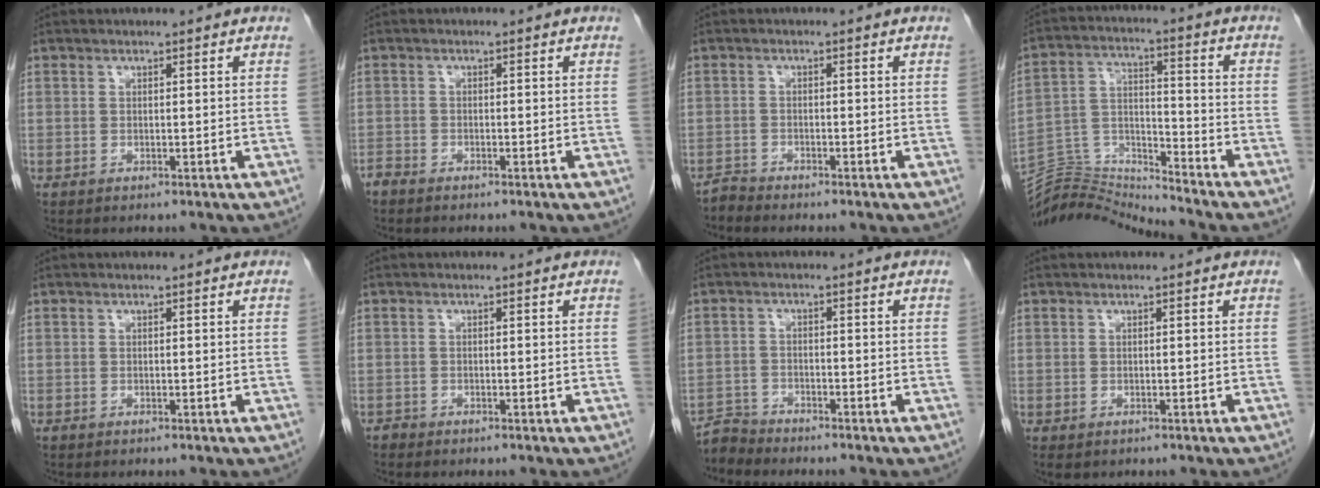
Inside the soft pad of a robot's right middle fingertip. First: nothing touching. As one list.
[{"total": 1.3, "force": [-1.3, 0.2, 0.1], "torque": [-0.006, -0.002, -0.025]}, {"total": 1.6, "force": [-1.5, -0.2, -0.4], "torque": [0.010, -0.008, -0.030]}, {"total": 11.1, "force": [-10.9, -1.8, -1.0], "torque": [0.012, 0.046, -0.202]}, {"total": 0.0}, {"total": 0.7, "force": [-0.6, 0.2, -0.1], "torque": [-0.007, 0.000, -0.015]}, {"total": 3.1, "force": [-3.0, 0.0, -0.8], "torque": [0.019, -0.014, -0.057]}, {"total": 1.2, "force": [-0.8, 0.6, 0.5], "torque": [-0.013, -0.003, -0.008]}]